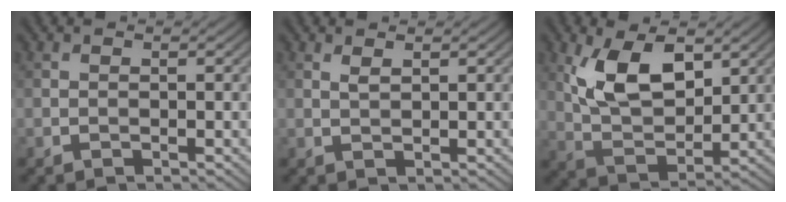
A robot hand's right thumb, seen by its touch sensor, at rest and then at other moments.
{"total": 1.1, "force": [0.8, 0.1, 0.7], "torque": [-0.022, 0.001, 0.018]}
{"total": 9.7, "force": [3.9, 4.9, 7.4], "torque": [-0.152, -0.001, 0.075]}